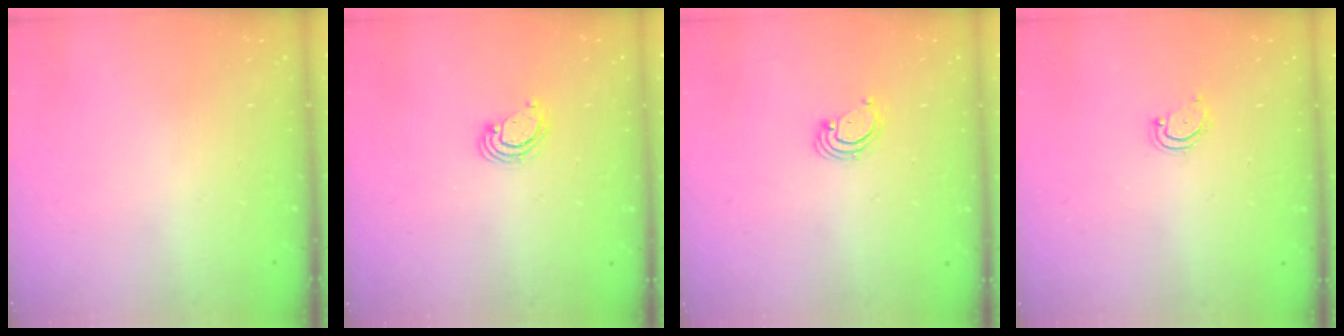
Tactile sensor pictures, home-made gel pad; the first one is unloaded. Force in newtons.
{"total": 2.5, "press": 2.5, "slide": 0.2}
{"total": 2.5, "press": 2.5, "slide": 0.2}
{"total": 3.2, "press": 3.2, "slide": 0.2}